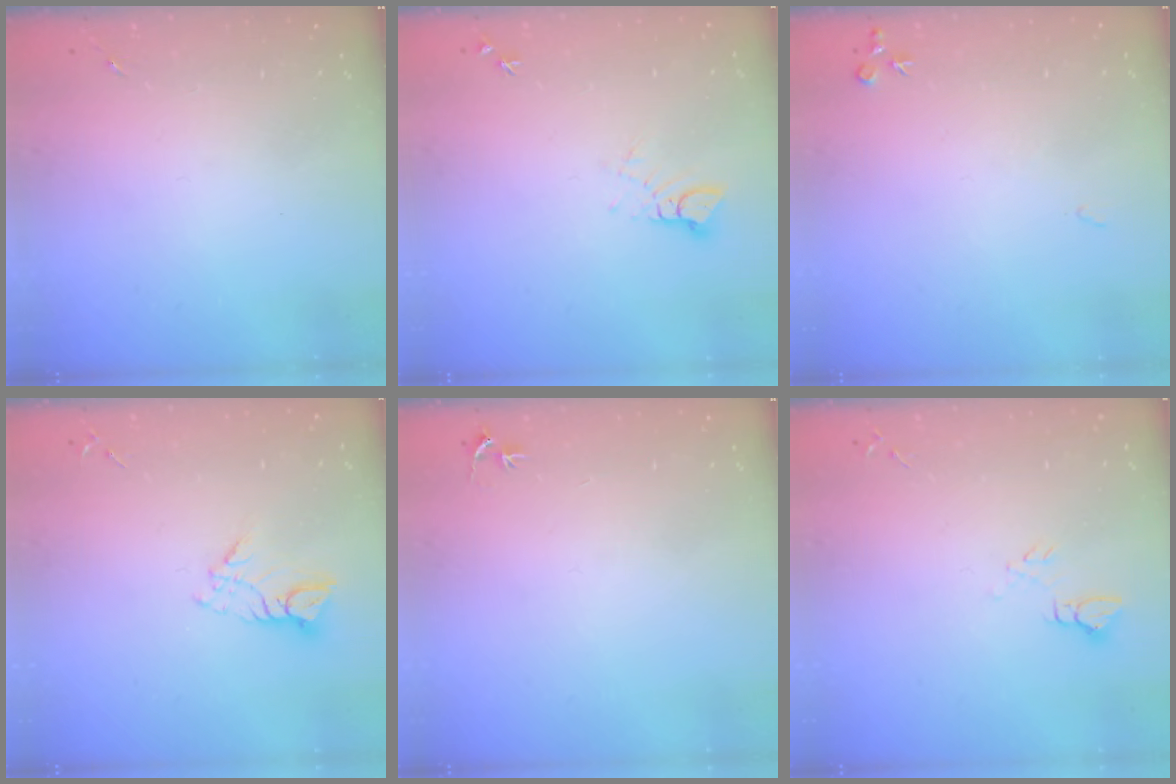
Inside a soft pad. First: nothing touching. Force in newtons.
{"total": 3.8, "press": 3.8, "slide": 0.3}
{"total": 5.2, "press": 5.2, "slide": 0.7}
{"total": 7.5, "press": 7.4, "slide": 0.6}
{"total": 2.9, "press": 2.9, "slide": 0.2}
{"total": 5.0, "press": 4.9, "slide": 0.5}